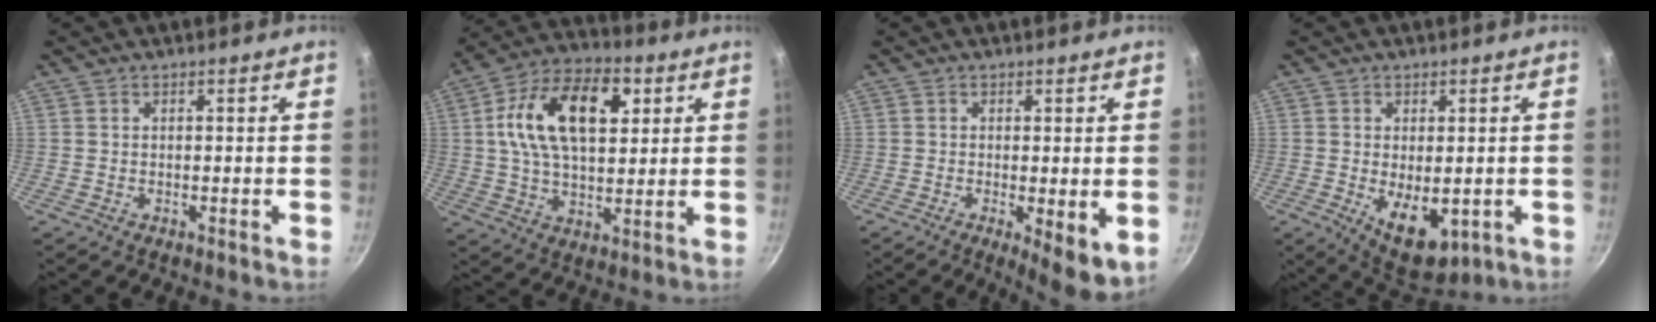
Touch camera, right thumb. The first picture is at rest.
{"total": 18.6, "force": [4.8, 10.5, 14.6], "torque": [-0.238, 0.009, 0.079]}
{"total": 7.1, "force": [-1.8, 1.9, 6.6], "torque": [-0.098, -0.022, -0.026]}
{"total": 9.5, "force": [-2.2, 5.1, 7.8], "torque": [-0.104, -0.012, -0.014]}